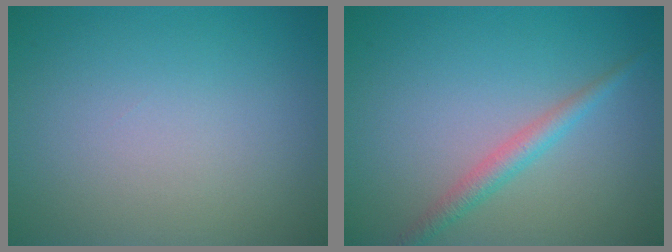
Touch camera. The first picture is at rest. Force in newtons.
{"total": 2.0, "press": 2.0, "slide": 0.1}